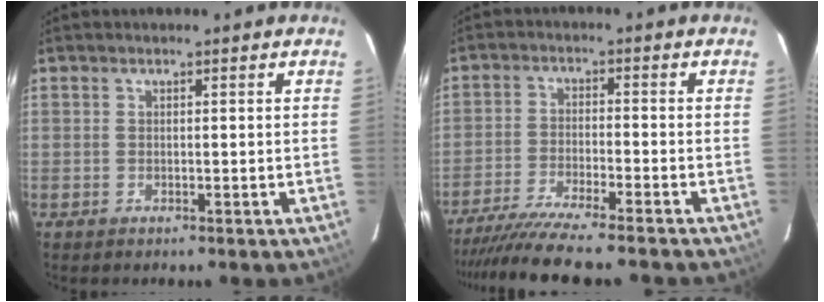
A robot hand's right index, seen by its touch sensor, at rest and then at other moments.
{"total": 12.7, "force": [-11.2, 0.0, 5.8], "torque": [-0.133, -0.029, -0.193]}